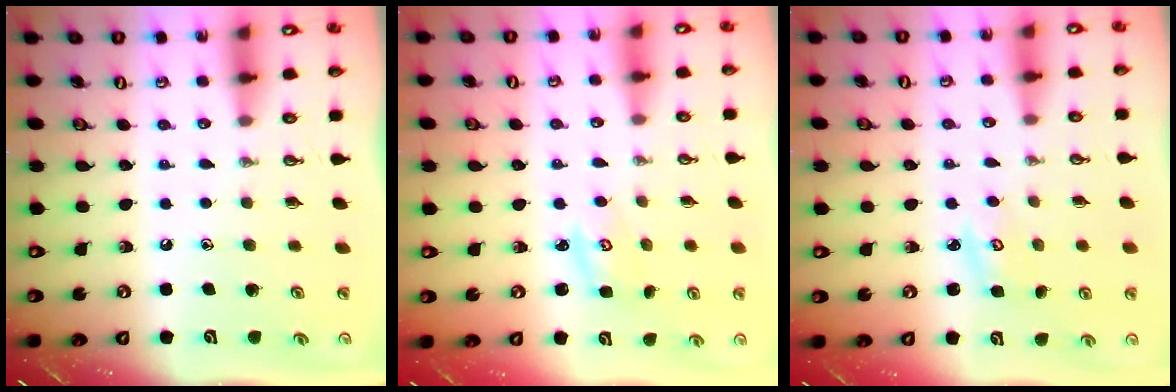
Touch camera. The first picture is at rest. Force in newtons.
{"total": 2.9, "press": 2.9, "slide": 0.3}
{"total": 3.3, "press": 3.3, "slide": 0.5}